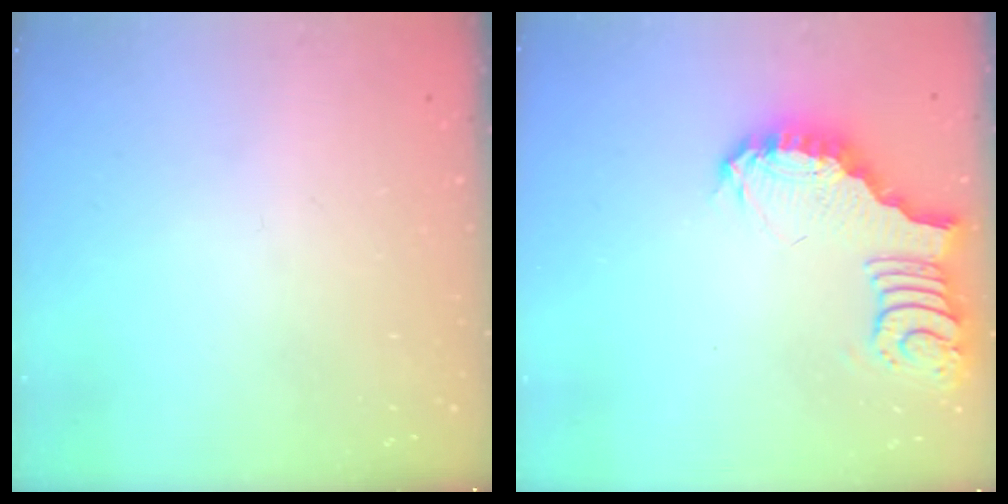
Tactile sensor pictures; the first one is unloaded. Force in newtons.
{"total": 3.6, "press": 3.6, "slide": 0.6}